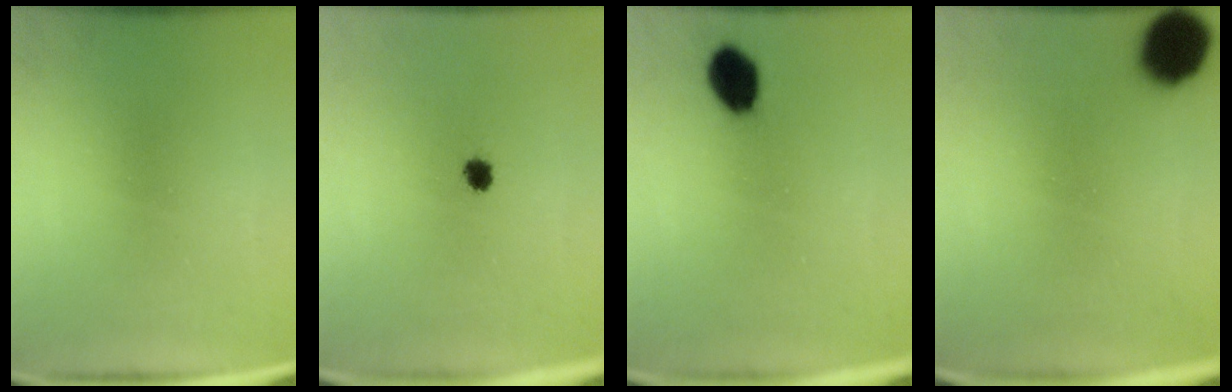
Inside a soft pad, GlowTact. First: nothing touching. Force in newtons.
{"total": 2.4}
{"total": 6.8}
{"total": 8.7}